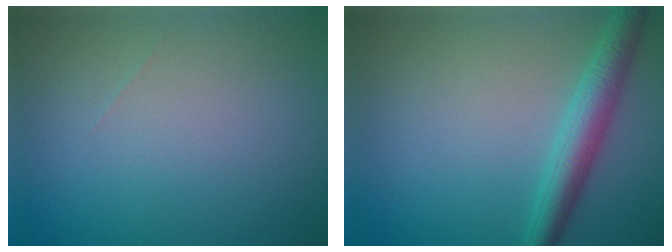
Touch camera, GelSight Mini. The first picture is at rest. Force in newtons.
{"total": 4.0, "press": 4.0, "slide": 0.1}